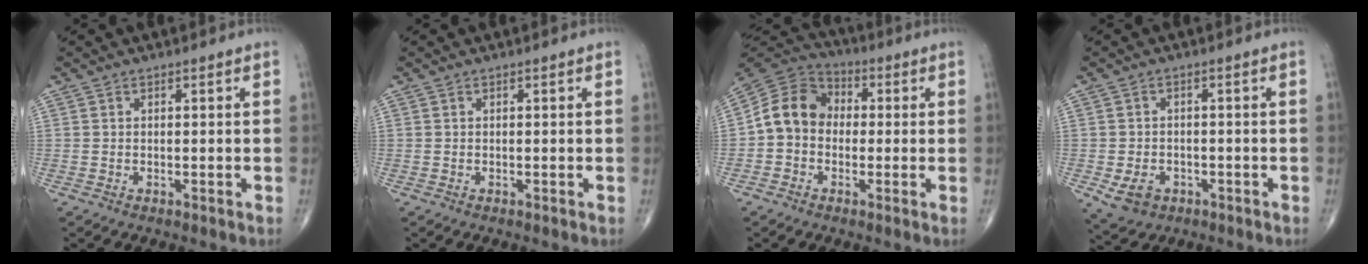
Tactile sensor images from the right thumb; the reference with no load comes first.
{"total": 0.0}
{"total": 10.3, "force": [-0.6, 8.6, 5.6], "torque": [-0.088, 0.038, -0.027]}
{"total": 6.4, "force": [-2.5, 5.2, 2.7], "torque": [-0.042, 0.010, -0.033]}